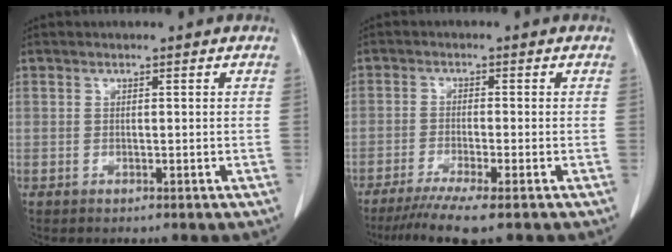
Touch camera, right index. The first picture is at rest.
{"total": 6.6, "force": [-4.9, -0.2, 4.5], "torque": [-0.069, -0.016, -0.080]}